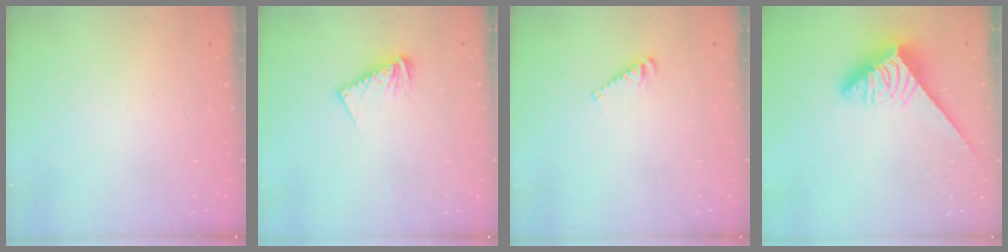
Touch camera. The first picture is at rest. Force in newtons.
{"total": 9.9, "press": 9.8, "slide": 1.0}
{"total": 4.9, "press": 4.8, "slide": 0.6}
{"total": 3.8, "press": 3.8, "slide": 0.4}